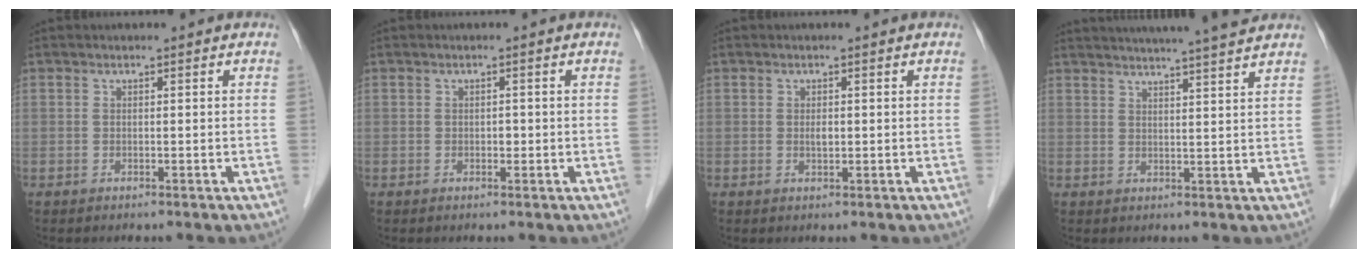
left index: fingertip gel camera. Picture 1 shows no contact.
{"total": 0.8, "force": [-0.1, 0.6, 0.6], "torque": [-0.008, 0.002, -0.003]}
{"total": 1.0, "force": [0.1, 0.4, 0.9], "torque": [-0.017, -0.001, 0.003]}
{"total": 13.4, "force": [12.1, -0.6, 5.8], "torque": [-0.095, 0.008, 0.155]}